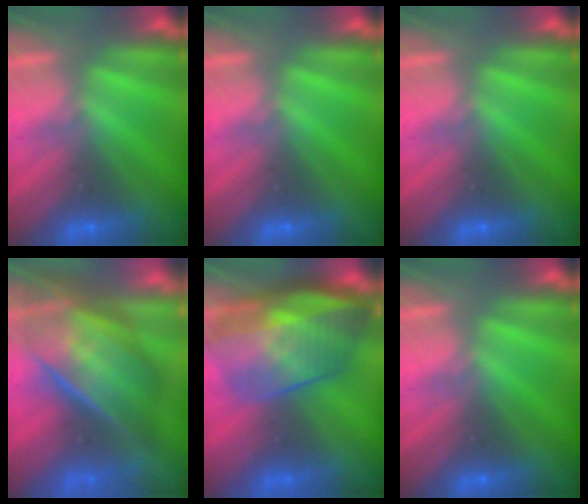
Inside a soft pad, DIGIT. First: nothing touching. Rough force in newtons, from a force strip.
{"total": 0.0}
{"total": 0.0}
{"total": 8.1}
{"total": 10.3}
{"total": 0.0}